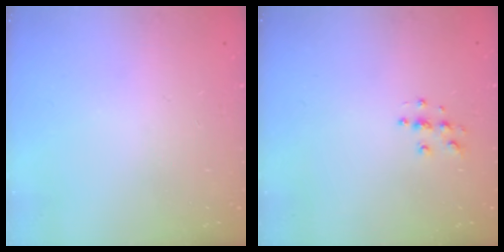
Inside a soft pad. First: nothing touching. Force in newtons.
{"total": 4.6, "press": 4.6, "slide": 0.5}